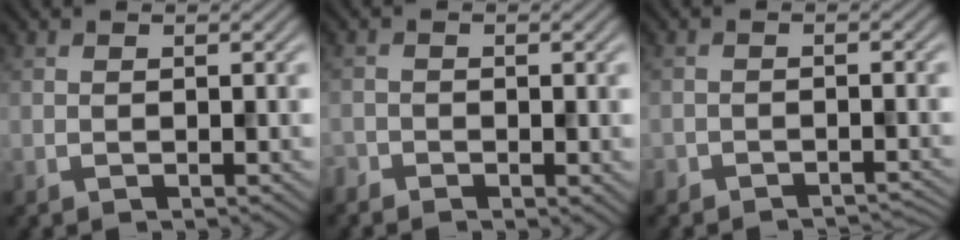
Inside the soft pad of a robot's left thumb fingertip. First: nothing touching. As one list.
[{"total": 1.6, "force": [-1.1, 1.0, 0.7], "torque": [-0.014, -0.003, -0.026]}, {"total": 2.5, "force": [-2.4, 0.6, 0.3], "torque": [-0.003, 0.000, -0.038]}]